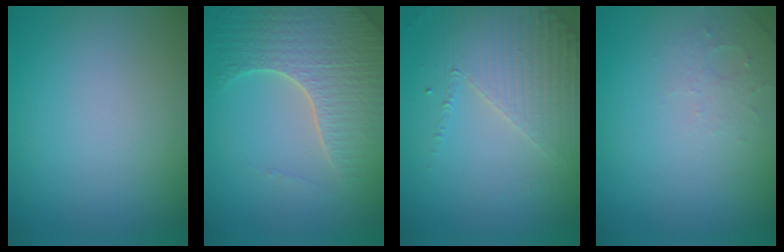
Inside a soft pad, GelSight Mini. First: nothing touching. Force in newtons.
{"total": 6.7, "press": 5.1, "slide": 4.3}
{"total": 4.5, "press": 3.4, "slide": 2.9}
{"total": 1.6, "press": 1.5, "slide": 0.4}